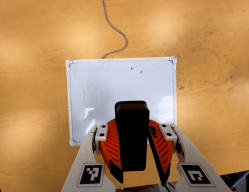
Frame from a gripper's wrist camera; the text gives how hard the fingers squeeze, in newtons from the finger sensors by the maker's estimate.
{"total": 9.3, "left": 9.5, "right": 9.1}